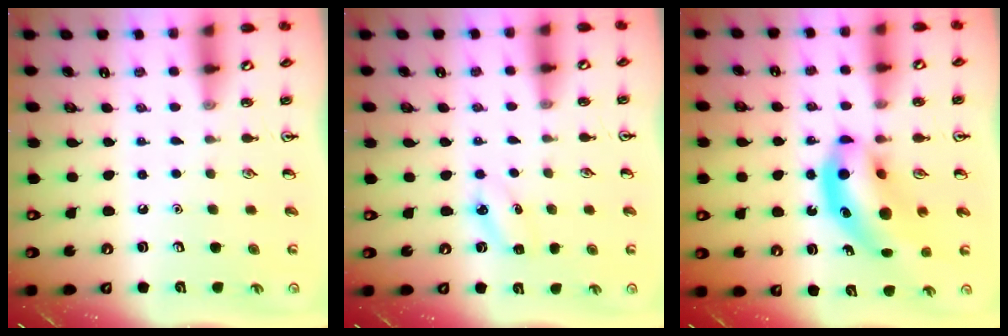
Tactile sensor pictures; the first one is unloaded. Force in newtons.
{"total": 4.2, "press": 4.0, "slide": 1.2}
{"total": 12.5, "press": 11.9, "slide": 3.6}